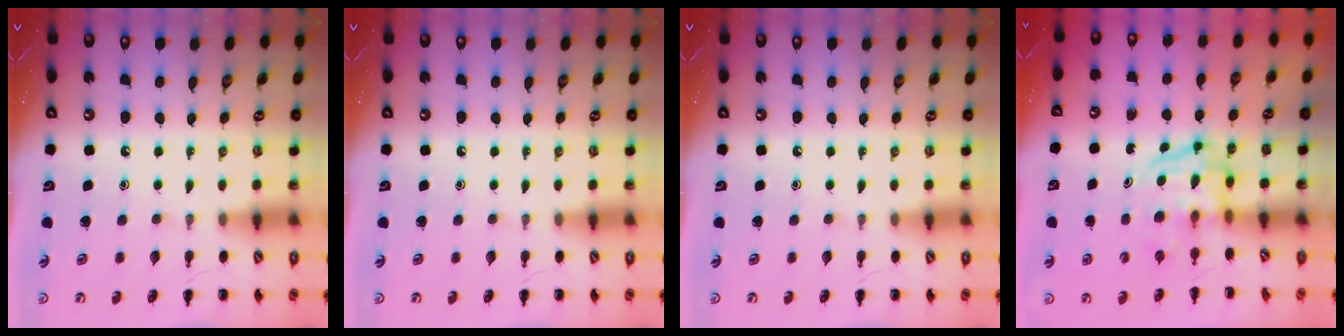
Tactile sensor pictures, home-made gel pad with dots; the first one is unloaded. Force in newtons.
{"total": 0.0}
{"total": 0.0}
{"total": 3.8, "press": 3.8, "slide": 0.4}